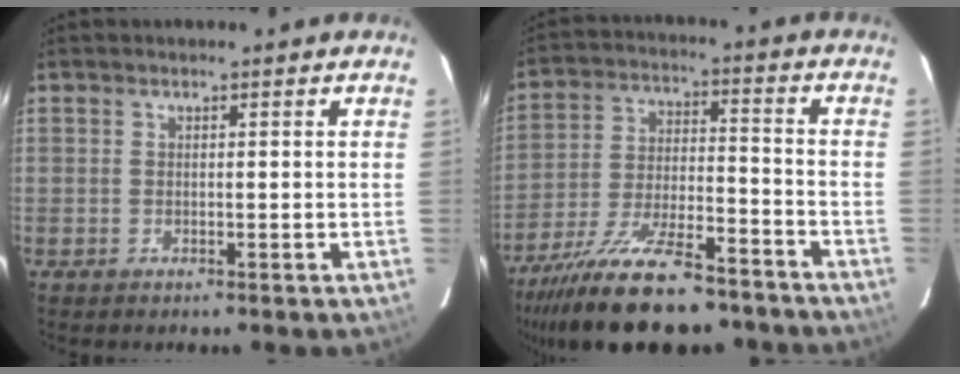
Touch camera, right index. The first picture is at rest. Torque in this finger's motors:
{"motor_torque": [1.28, -0.86, 0.87, 0.21]}